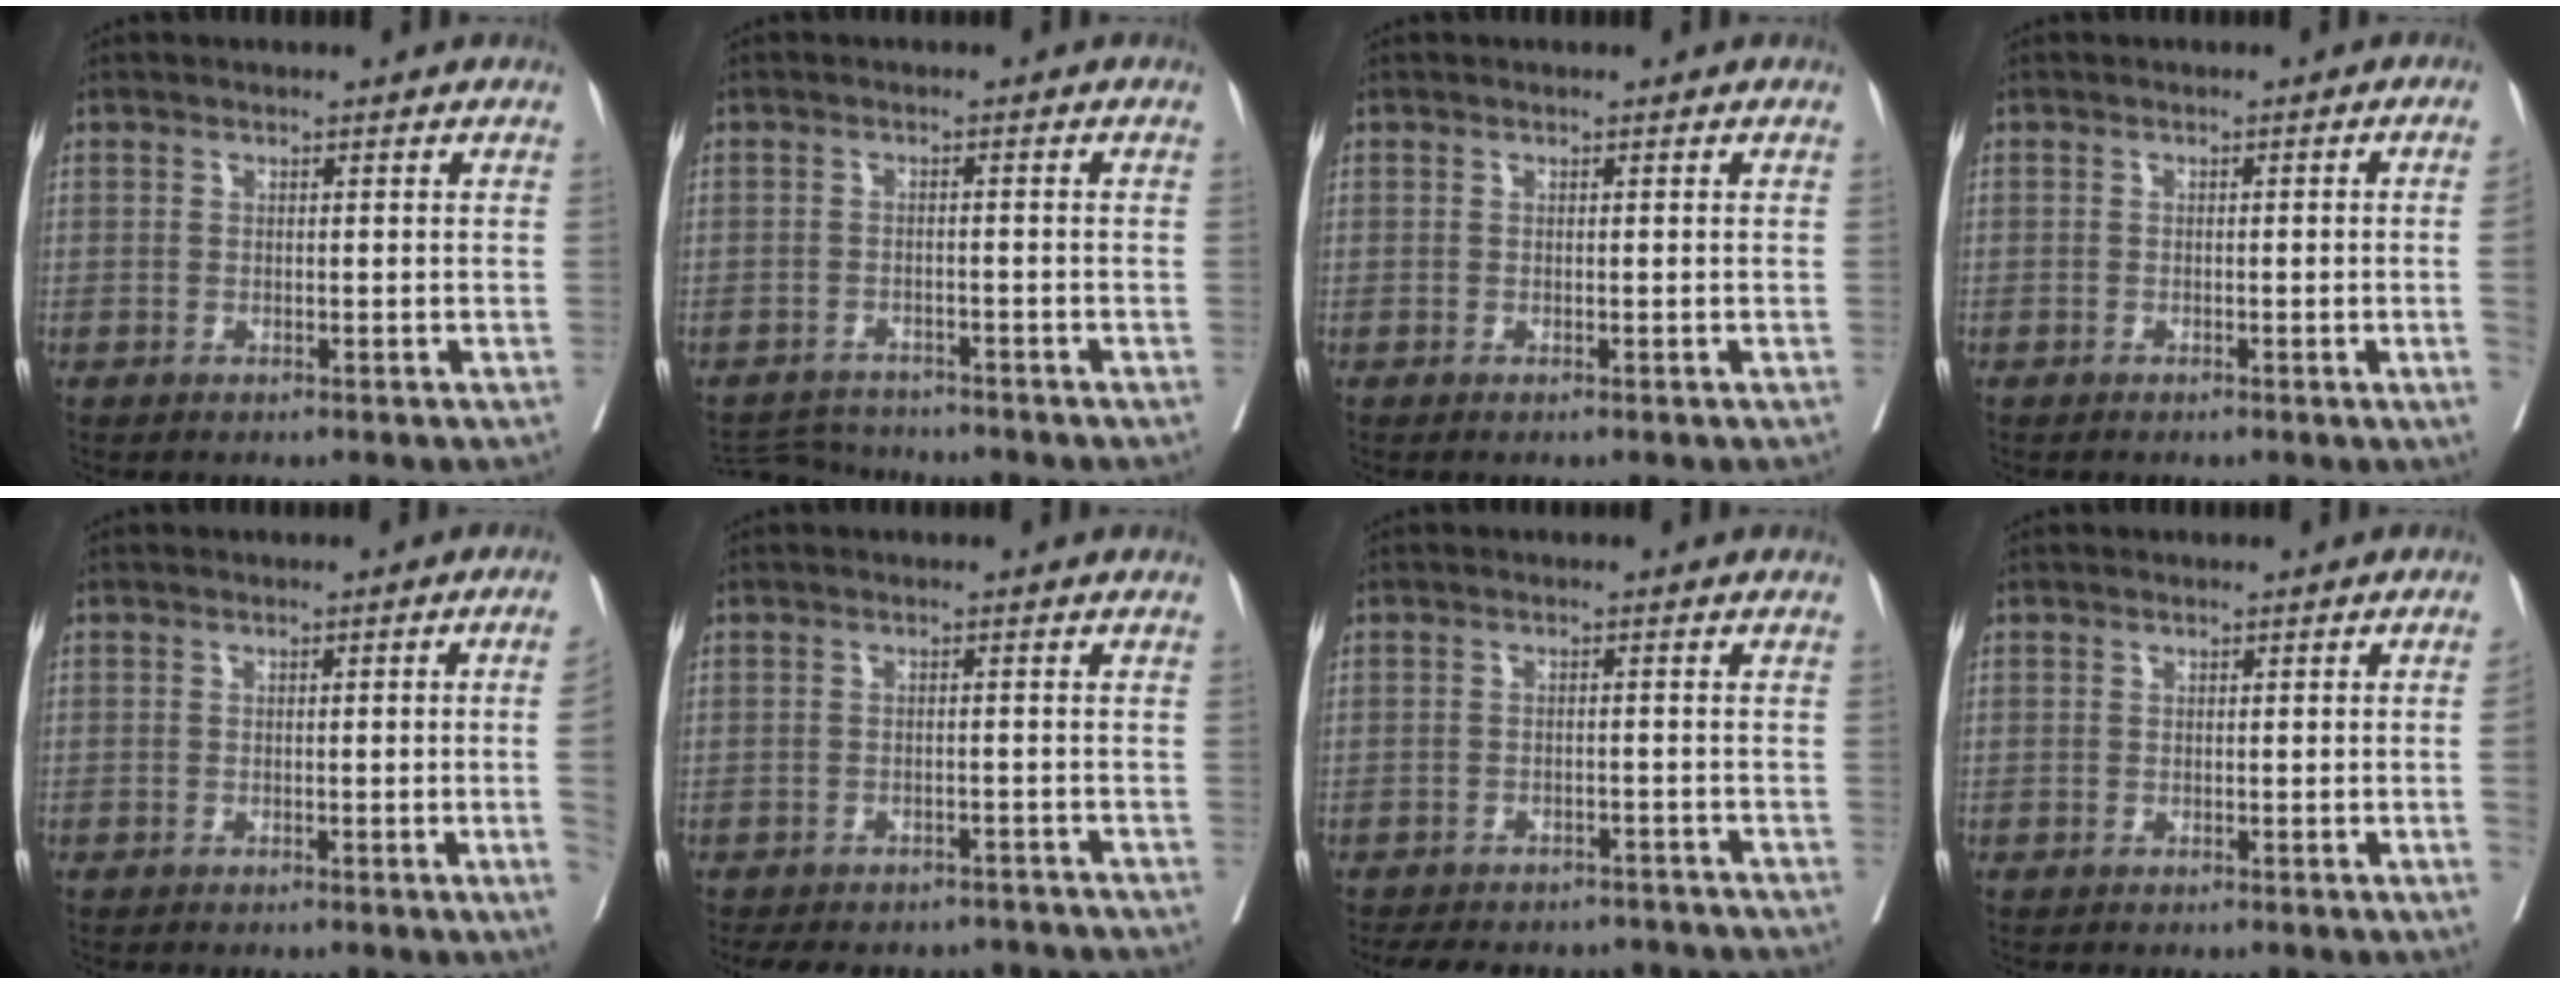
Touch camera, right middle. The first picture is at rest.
{"total": 4.8, "force": [-4.8, 0.3, -0.5], "torque": [0.007, -0.004, -0.082]}
{"total": 0.0}
{"total": 2.9, "force": [-0.6, -1.1, 2.7], "torque": [-0.036, -0.004, -0.007]}
{"total": 5.2, "force": [-1.0, -1.0, 5.0], "torque": [-0.058, -0.002, -0.014]}
{"total": 12.8, "force": [-11.3, 4.8, 3.6], "torque": [-0.071, 0.009, -0.134]}
{"total": 13.9, "force": [-12.4, 4.9, 4.0], "torque": [-0.083, 0.008, -0.151]}
{"total": 2.1, "force": [-0.4, -0.3, 2.0], "torque": [-0.030, 0.004, -0.002]}